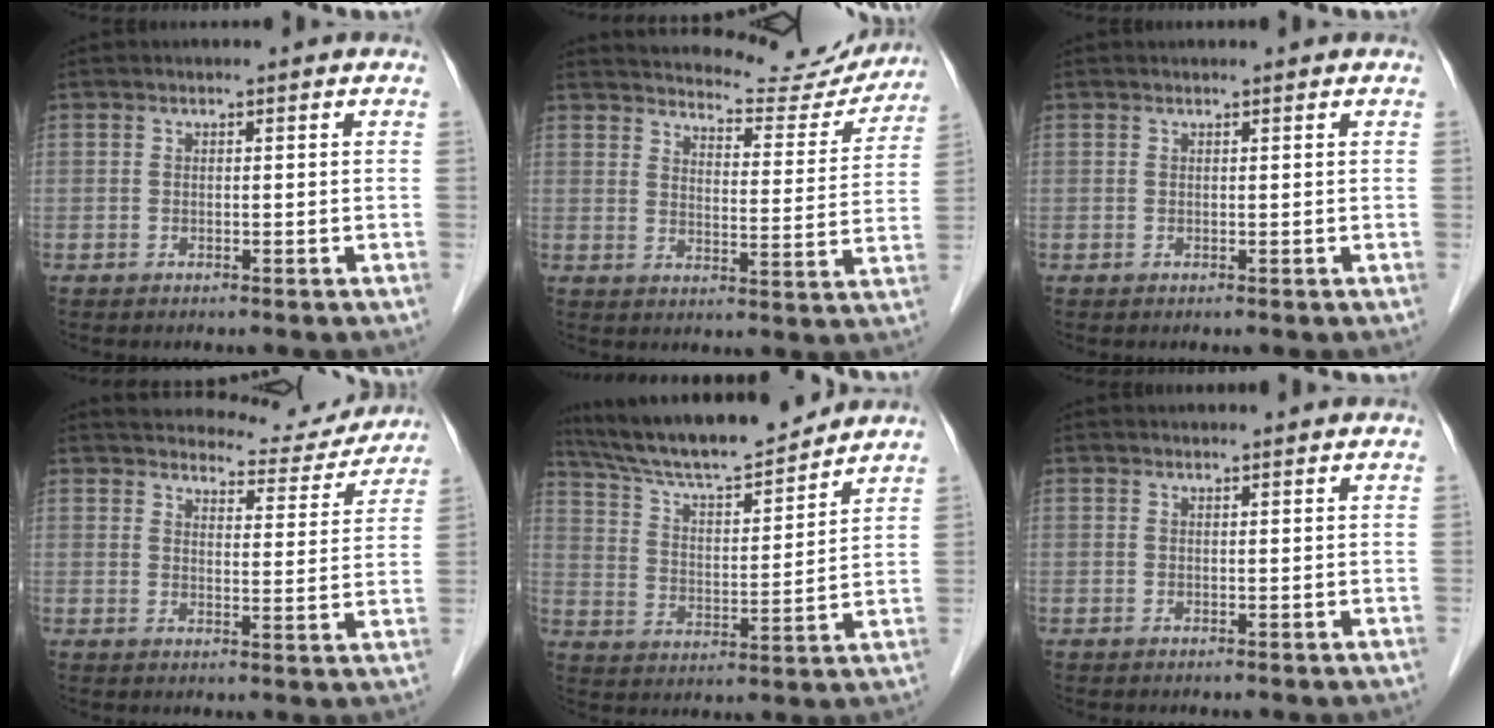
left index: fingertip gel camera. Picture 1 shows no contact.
{"total": 11.3, "force": [11.1, 2.2, 0.9], "torque": [-0.002, -0.027, 0.129]}
{"total": 0.8, "force": [0.8, 0.0, 0.1], "torque": [-0.007, 0.007, 0.014]}
{"total": 13.0, "force": [12.4, 3.3, 2.4], "torque": [-0.016, -0.008, 0.145]}
{"total": 15.9, "force": [14.5, 1.6, 6.3], "torque": [-0.116, 0.007, 0.247]}
{"total": 2.1, "force": [2.1, 0.1, 0.4], "torque": [-0.007, 0.013, 0.028]}